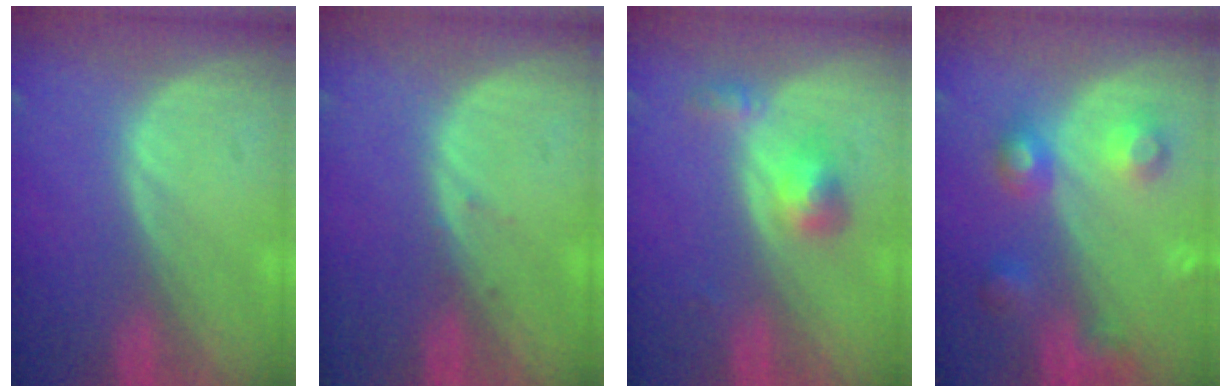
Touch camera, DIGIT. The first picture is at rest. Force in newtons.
{"total": 0.7, "press": 0.4, "slide": 0.5}
{"total": 3.9, "press": 3.7, "slide": 1.4}
{"total": 6.0, "press": 6.0, "slide": 0.3}